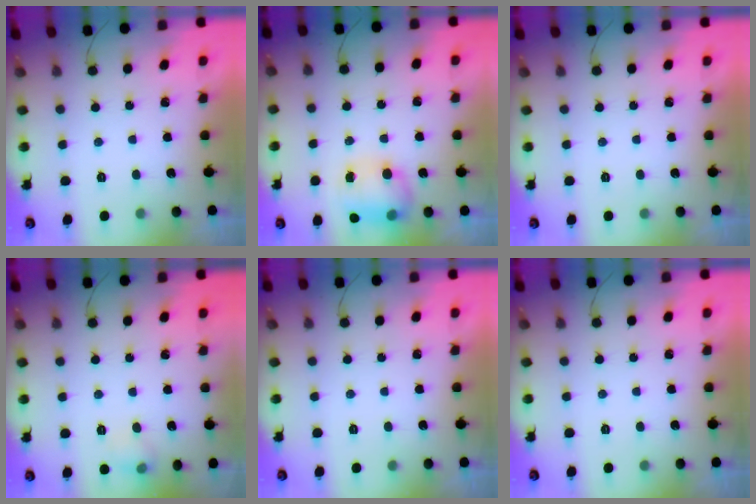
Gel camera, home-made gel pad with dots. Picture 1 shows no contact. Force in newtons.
{"total": 9.0, "press": 8.8, "slide": 1.8}
{"total": 0.0}
{"total": 5.9, "press": 5.6, "slide": 1.9}
{"total": 0.0}
{"total": 0.0}